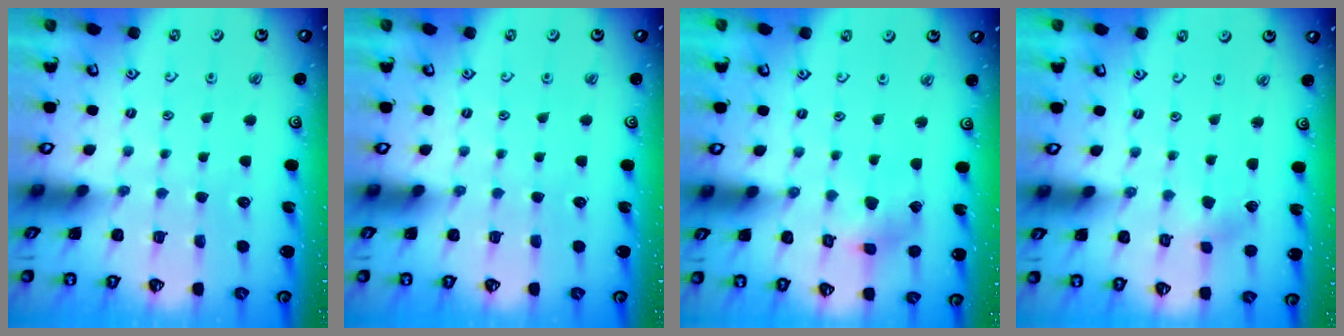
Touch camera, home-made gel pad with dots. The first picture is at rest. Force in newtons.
{"total": 0.0}
{"total": 5.2, "press": 5.1, "slide": 0.6}
{"total": 1.9, "press": 1.9, "slide": 0.2}